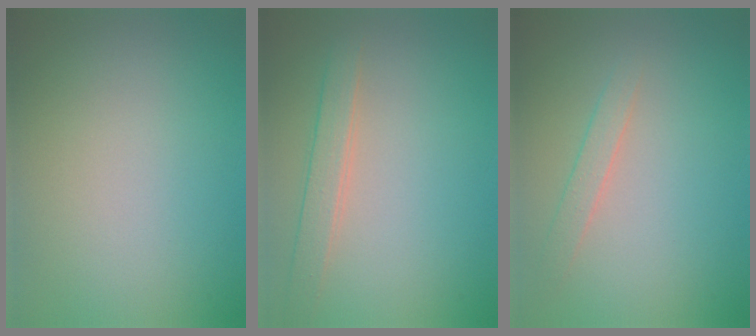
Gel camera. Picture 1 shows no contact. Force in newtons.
{"total": 2.2, "press": 2.2, "slide": 0.2}
{"total": 1.5, "press": 1.5, "slide": 0.1}